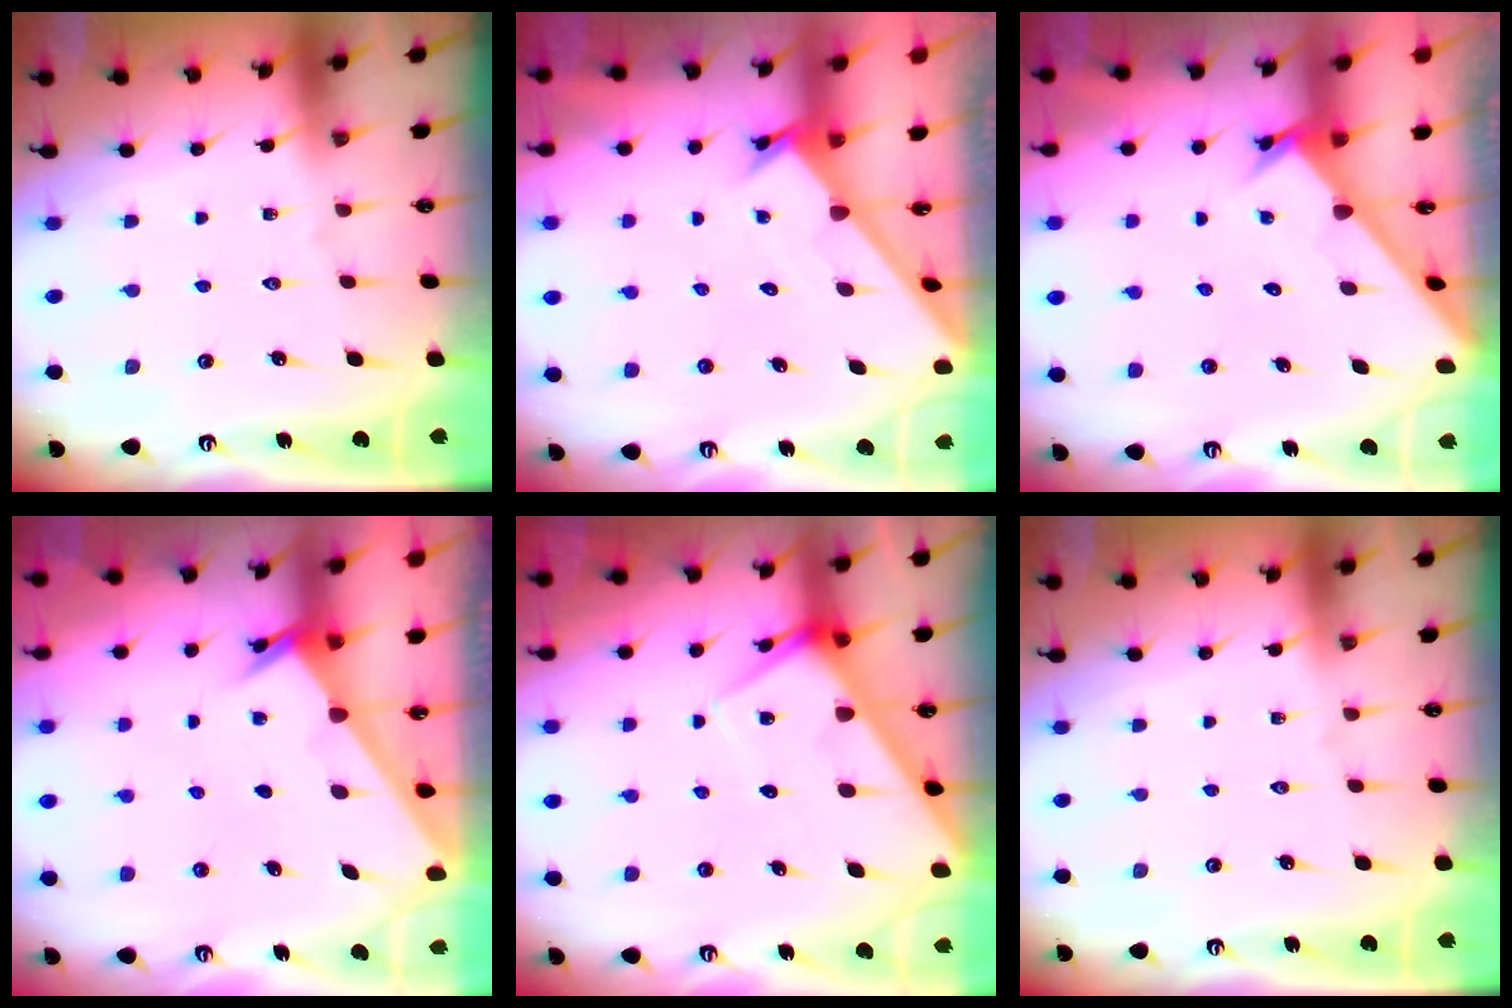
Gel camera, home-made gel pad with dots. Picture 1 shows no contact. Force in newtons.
{"total": 1.7, "press": 1.7, "slide": 0.1}
{"total": 2.4, "press": 2.4, "slide": 0.1}
{"total": 2.4, "press": 2.4, "slide": 0.3}
{"total": 5.7, "press": 5.6, "slide": 0.6}
{"total": 0.0}